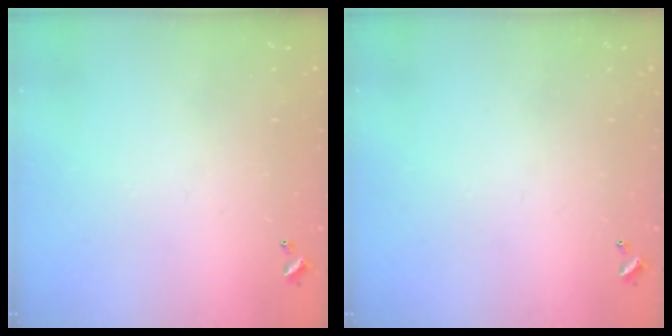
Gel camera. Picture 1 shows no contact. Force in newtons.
{"total": 0.0}